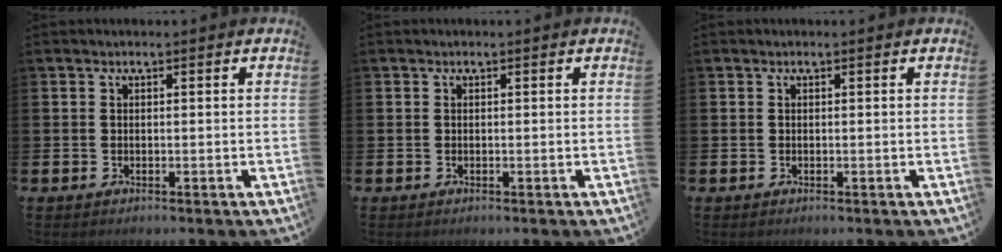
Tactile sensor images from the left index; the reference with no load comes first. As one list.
[{"total": 0.0}, {"total": 0.0}]